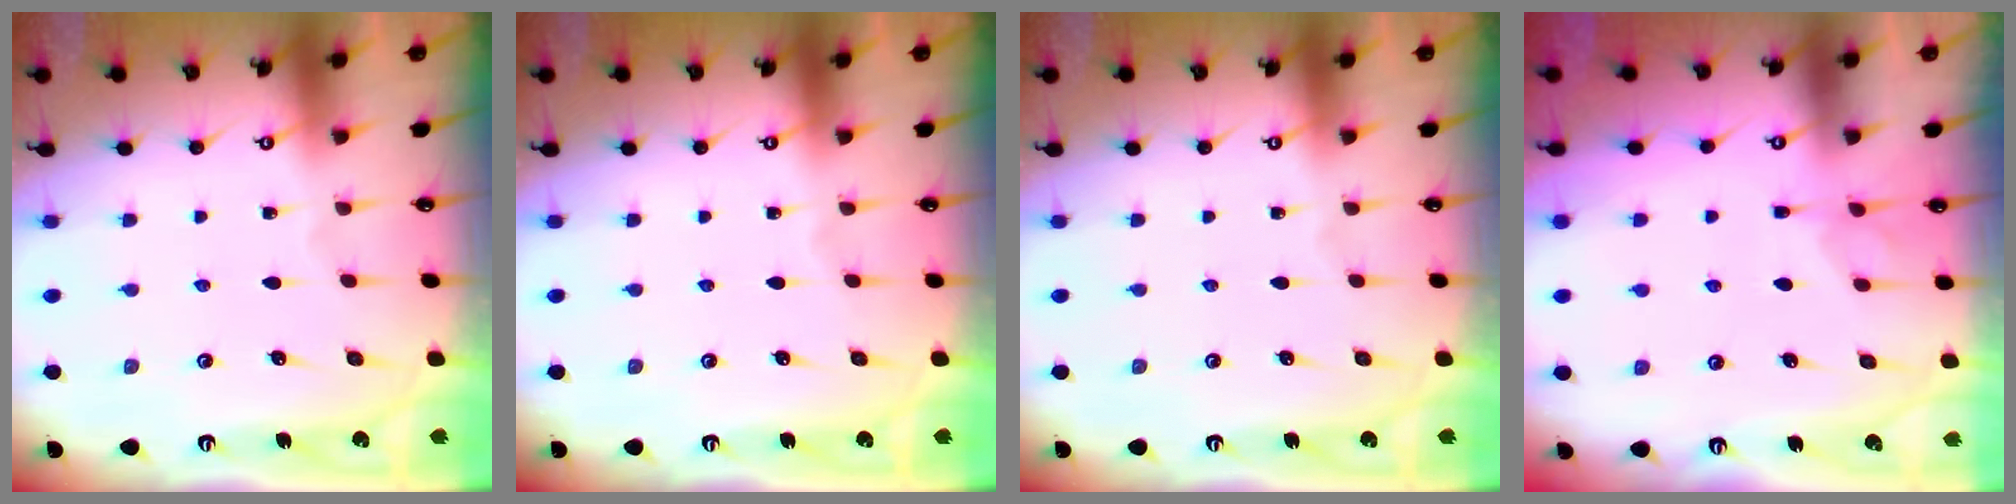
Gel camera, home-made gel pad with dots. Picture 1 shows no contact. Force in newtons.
{"total": 0.0}
{"total": 0.0}
{"total": 1.7, "press": 1.3, "slide": 1.1}